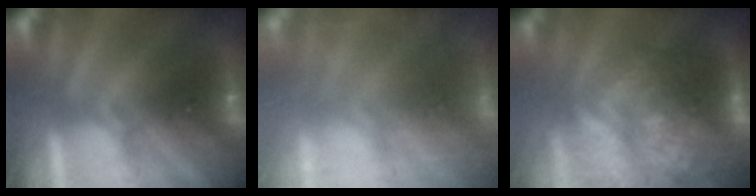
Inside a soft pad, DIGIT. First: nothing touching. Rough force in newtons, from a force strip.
{"total": 7.5}
{"total": 9.6}